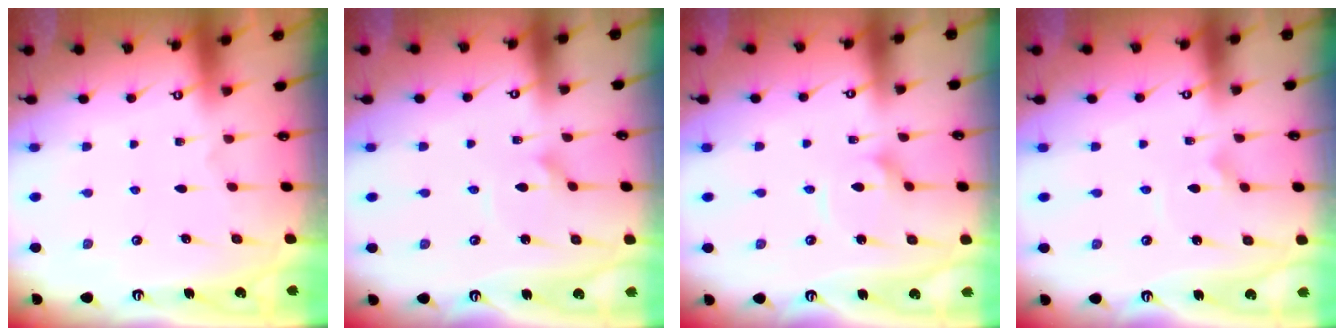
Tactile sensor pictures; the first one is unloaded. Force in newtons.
{"total": 1.6, "press": 1.6, "slide": 0.2}
{"total": 2.7, "press": 2.7, "slide": 0.3}
{"total": 2.0, "press": 2.0, "slide": 0.1}